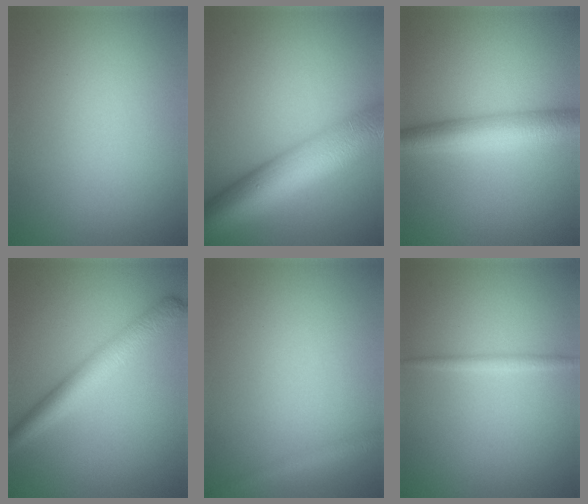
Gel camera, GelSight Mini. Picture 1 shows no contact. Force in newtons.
{"total": 10.8, "press": 10.8, "slide": 0.3}
{"total": 5.0, "press": 5.0, "slide": 0.1}
{"total": 4.2, "press": 4.2, "slide": 0.1}
{"total": 1.3, "press": 1.3, "slide": 0.1}
{"total": 1.1, "press": 1.1, "slide": 0.0}